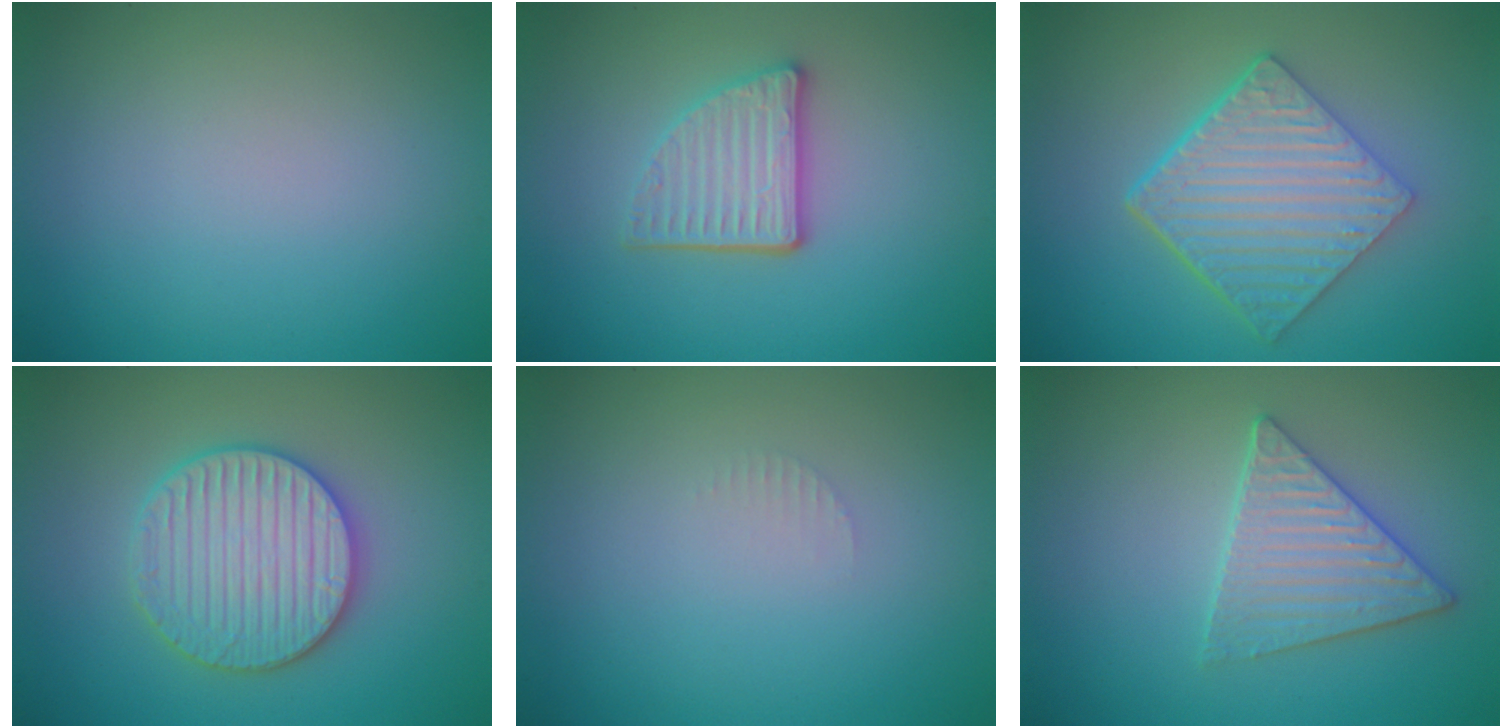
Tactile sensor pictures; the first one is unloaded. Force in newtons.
{"total": 3.8, "press": 3.1, "slide": 2.1}
{"total": 6.6, "press": 4.7, "slide": 4.7}
{"total": 5.8, "press": 5.7, "slide": 1.2}
{"total": 0.7, "press": 0.6, "slide": 0.1}
{"total": 3.5, "press": 3.4, "slide": 0.9}